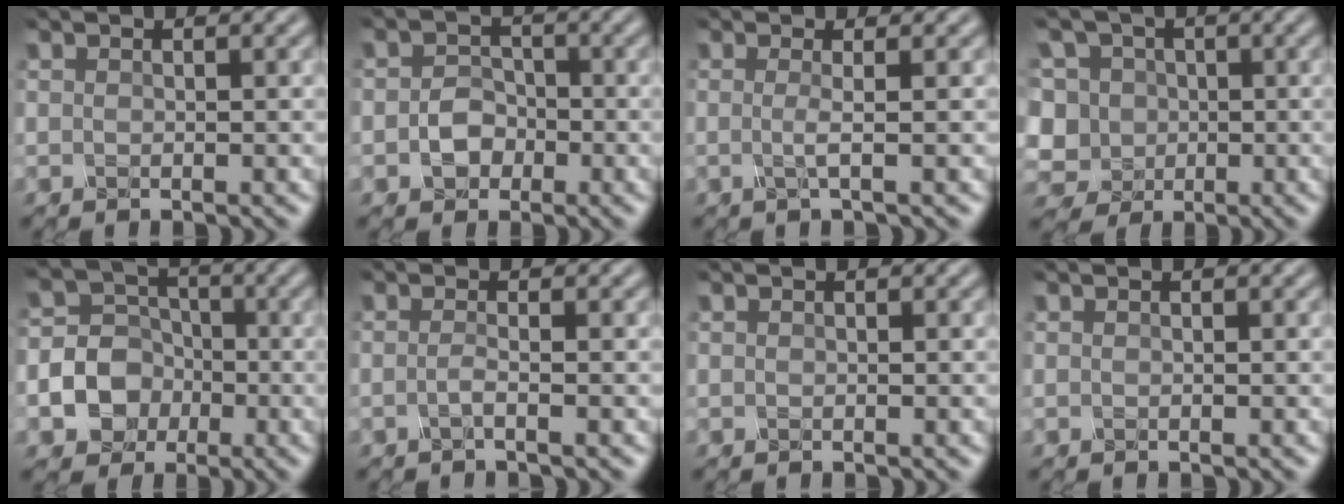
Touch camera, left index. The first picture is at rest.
{"total": 2.5, "force": [-1.4, 1.9, 0.8], "torque": [-0.011, -0.002, -0.027]}
{"total": 1.5, "force": [-0.5, 0.4, 1.4], "torque": [-0.023, -0.002, -0.015]}
{"total": 10.7, "force": [0.1, 9.7, 4.5], "torque": [-0.110, 0.020, -0.037]}
{"total": 6.3, "force": [-2.6, 5.5, 1.8], "torque": [-0.018, 0.002, -0.065]}
{"total": 1.4, "force": [-0.9, 0.5, 1.0], "torque": [-0.010, -0.004, -0.020]}
{"total": 0.0}
{"total": 0.0}